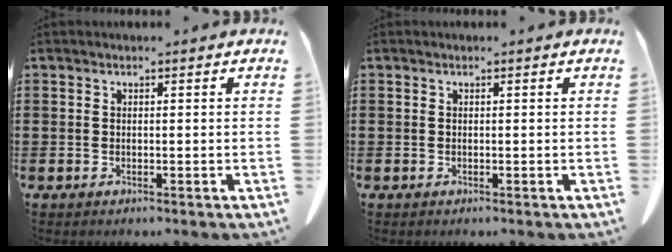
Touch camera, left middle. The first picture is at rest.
{"total": 0.0}